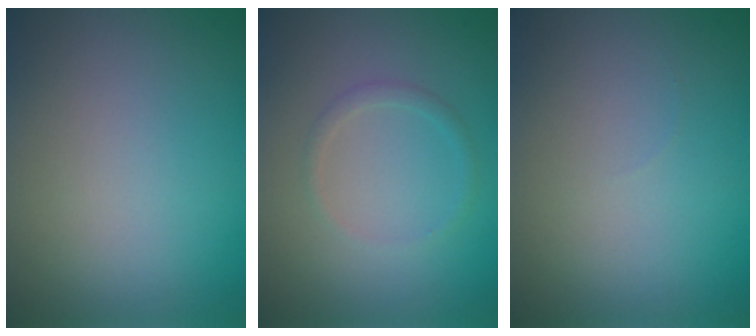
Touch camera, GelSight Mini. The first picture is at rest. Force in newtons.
{"total": 1.0, "press": 1.0, "slide": 0.1}
{"total": 0.0}